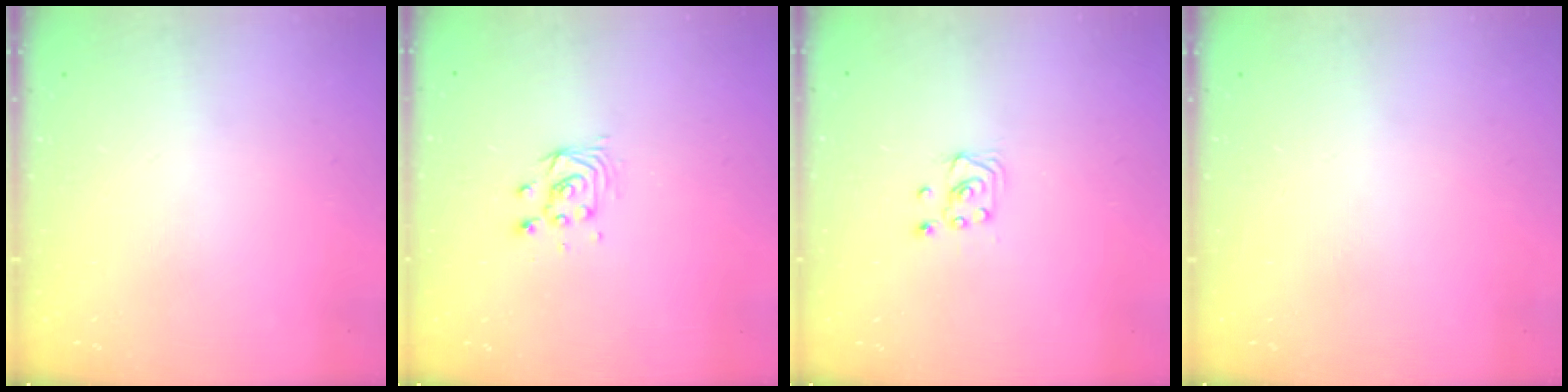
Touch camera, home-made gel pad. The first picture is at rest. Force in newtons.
{"total": 4.1, "press": 4.1, "slide": 0.3}
{"total": 3.4, "press": 3.4, "slide": 0.4}
{"total": 0.0}